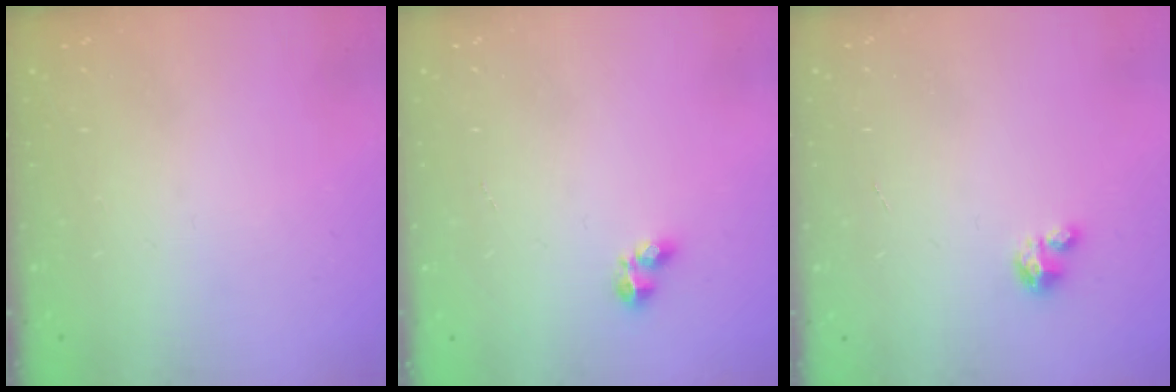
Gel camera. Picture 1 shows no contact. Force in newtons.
{"total": 2.6, "press": 2.5, "slide": 0.5}
{"total": 3.3, "press": 3.3, "slide": 0.2}